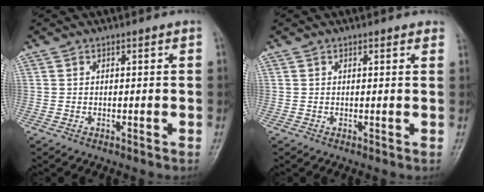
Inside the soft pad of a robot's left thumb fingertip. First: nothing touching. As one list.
[{"total": 1.7, "force": [1.5, 0.4, 0.7], "torque": [-0.005, -0.002, 0.012]}]